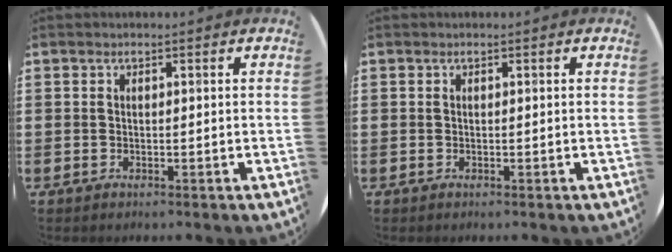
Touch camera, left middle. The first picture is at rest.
{"total": 0.0}